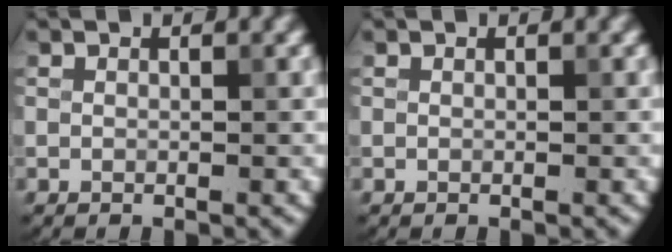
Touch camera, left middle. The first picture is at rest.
{"total": 0.0}